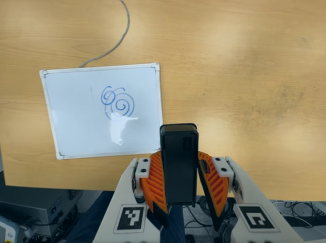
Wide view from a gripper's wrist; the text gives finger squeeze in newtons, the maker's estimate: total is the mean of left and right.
{"total": 6.4, "left": 6.3, "right": 6.5}